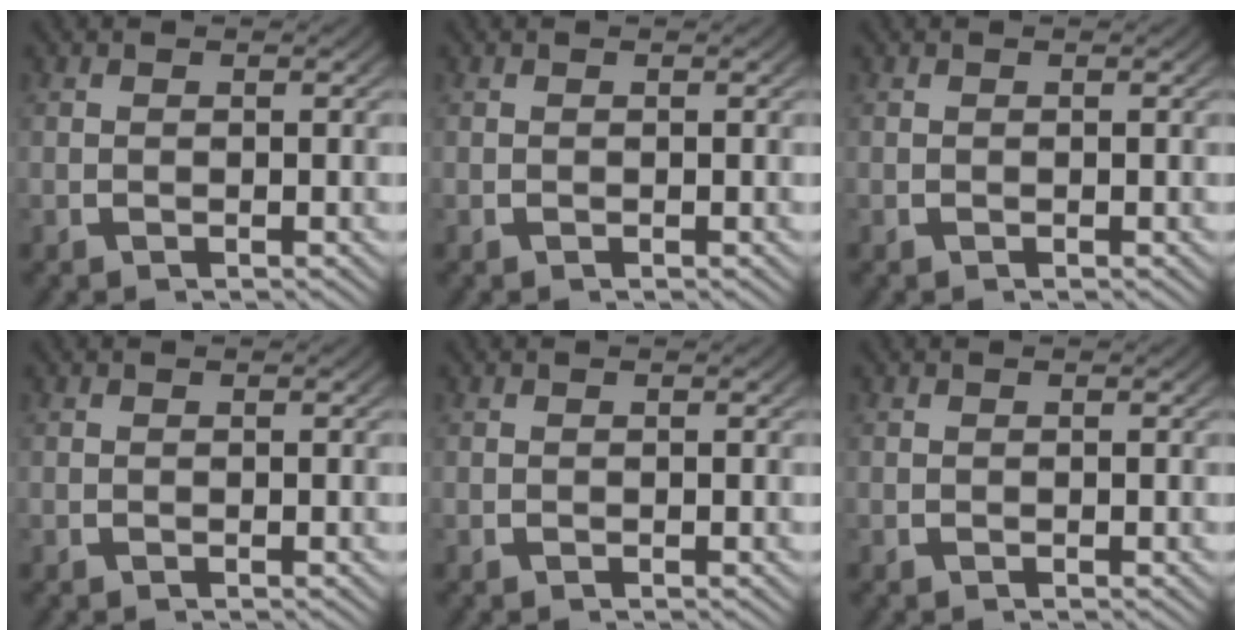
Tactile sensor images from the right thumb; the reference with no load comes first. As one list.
[{"total": 0.0}, {"total": 0.0}, {"total": 0.0}, {"total": 0.0}, {"total": 0.0}]